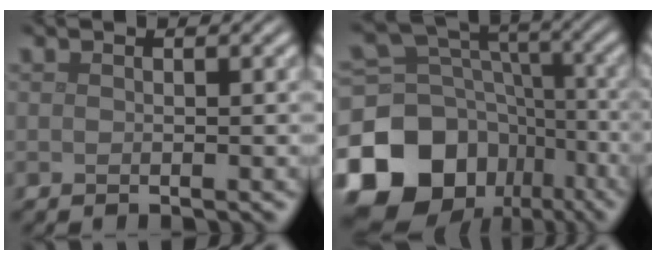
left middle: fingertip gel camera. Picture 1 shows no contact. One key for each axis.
{"total": 16.3, "fx": -8.1, "fy": 12.6, "fz": 6.4, "tx": -0.172, "ty": -0.009, "tz": -0.129}